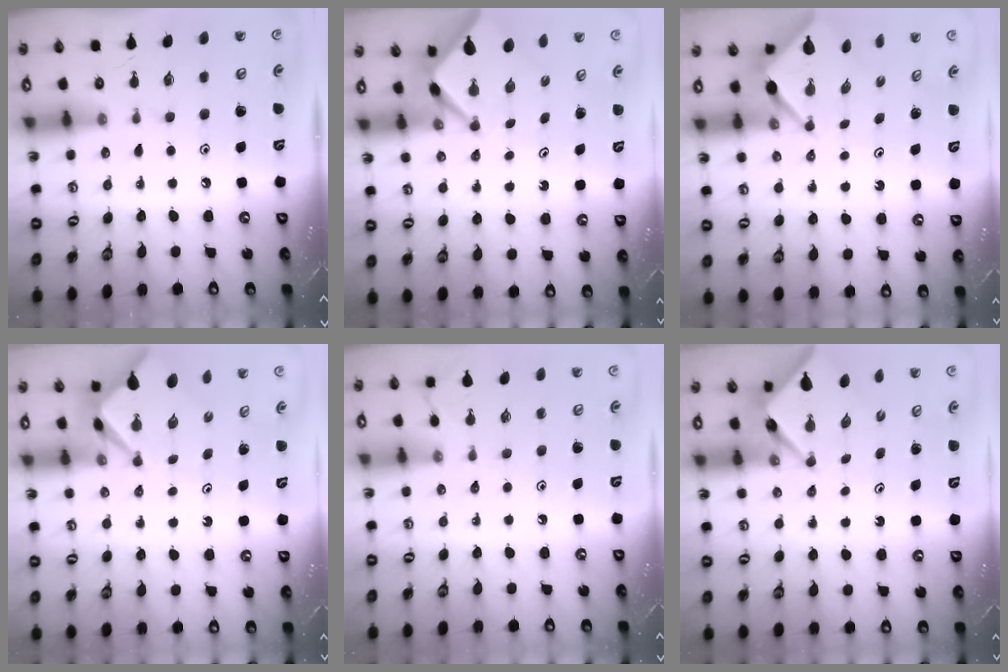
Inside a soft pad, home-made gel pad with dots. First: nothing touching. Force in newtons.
{"total": 3.3, "press": 3.3, "slide": 0.2}
{"total": 3.1, "press": 3.1, "slide": 0.2}
{"total": 2.6, "press": 2.6, "slide": 0.3}
{"total": 2.4, "press": 2.4, "slide": 0.5}
{"total": 3.3, "press": 3.3, "slide": 0.3}